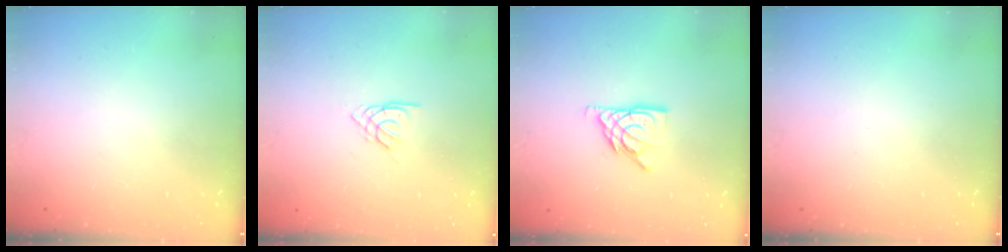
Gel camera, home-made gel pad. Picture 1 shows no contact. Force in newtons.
{"total": 2.5, "press": 2.4, "slide": 0.5}
{"total": 9.0, "press": 9.0, "slide": 0.6}
{"total": 0.0}